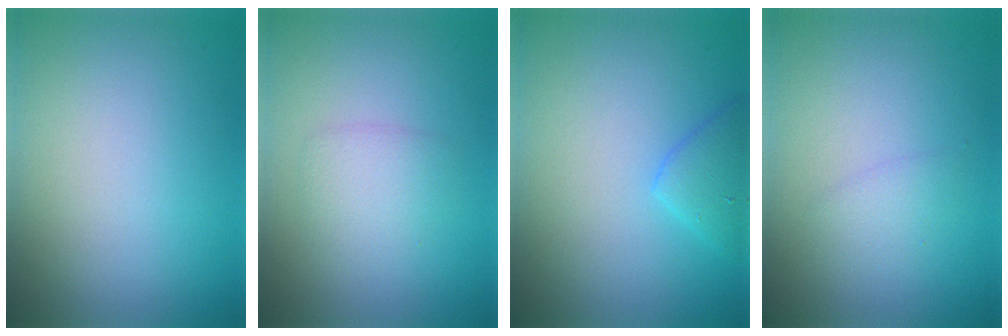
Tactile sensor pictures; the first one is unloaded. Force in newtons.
{"total": 2.0, "press": 2.0, "slide": 0.1}
{"total": 2.2, "press": 2.2, "slide": 0.2}
{"total": 1.2, "press": 1.2, "slide": 0.1}